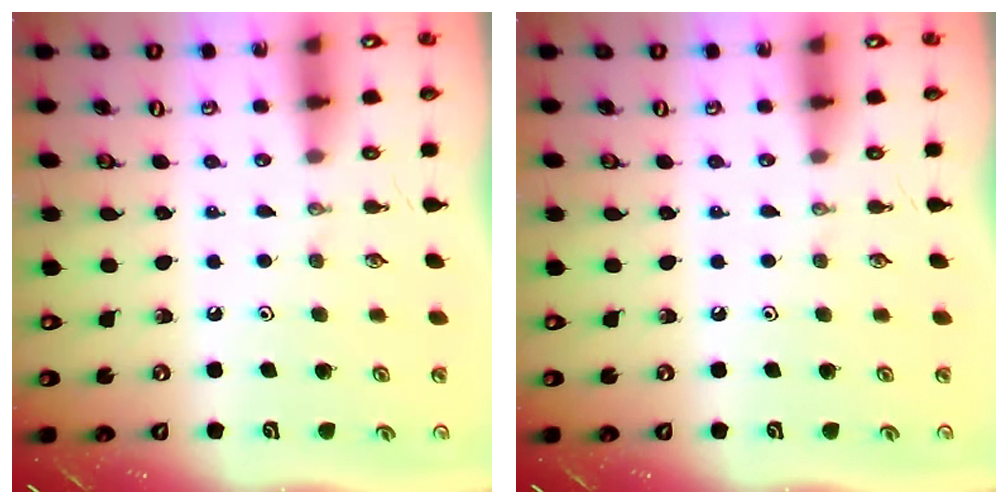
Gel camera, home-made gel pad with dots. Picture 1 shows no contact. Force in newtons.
{"total": 0.0}